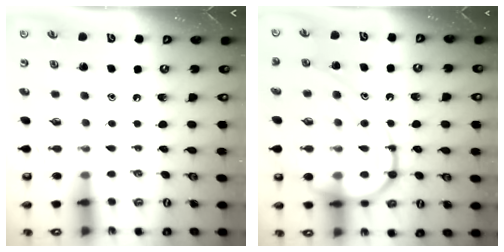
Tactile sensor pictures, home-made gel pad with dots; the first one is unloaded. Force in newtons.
{"total": 14.1, "press": 14.0, "slide": 1.6}